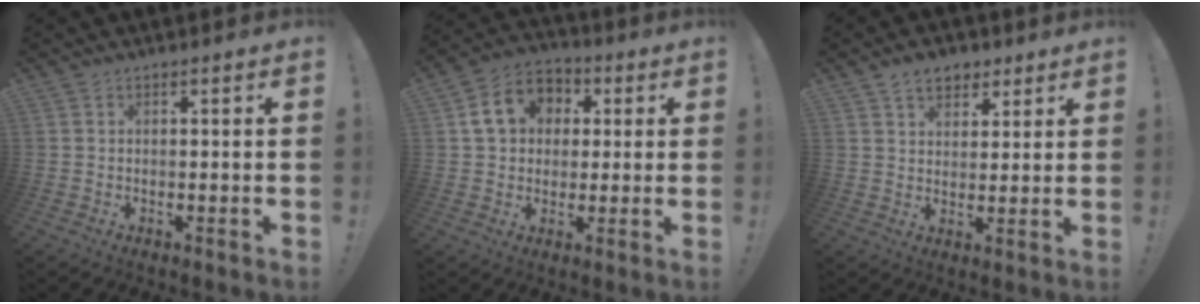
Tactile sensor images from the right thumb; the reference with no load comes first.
{"total": 12.6, "force": [3.3, 10.5, 6.2], "torque": [-0.084, 0.005, 0.069]}
{"total": 7.3, "force": [4.4, 5.1, 2.9], "torque": [-0.042, -0.016, 0.083]}